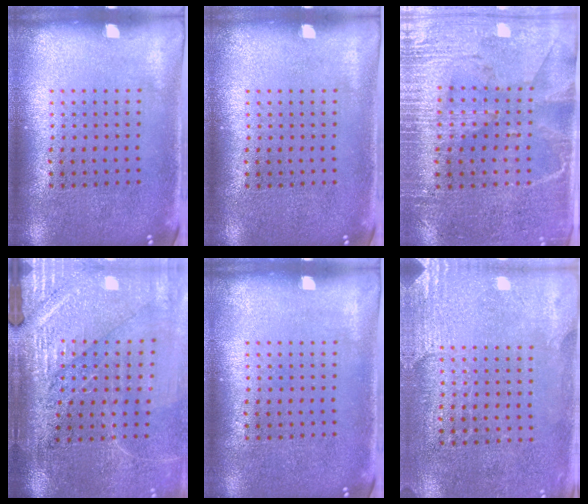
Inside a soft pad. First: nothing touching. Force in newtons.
{"total": 0.0}
{"total": 3.4, "press": 2.9, "slide": 1.6}
{"total": 3.5, "press": 3.3, "slide": 1.1}
{"total": 0.0}
{"total": 2.7, "press": 2.5, "slide": 1.1}